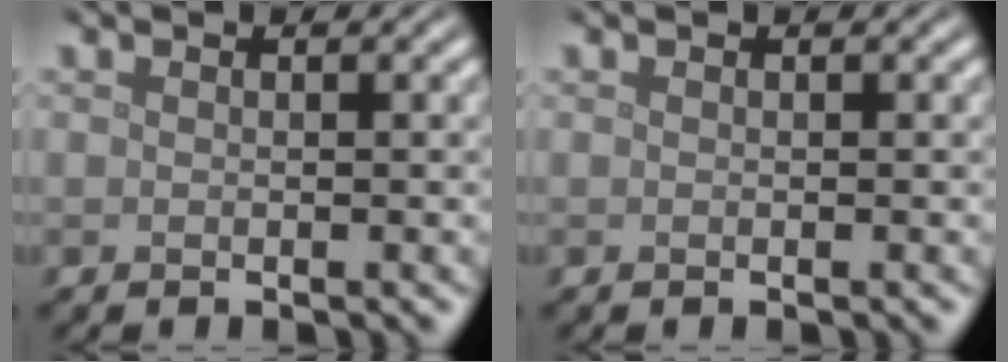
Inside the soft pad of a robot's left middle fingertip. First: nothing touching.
{"total": 0.0}